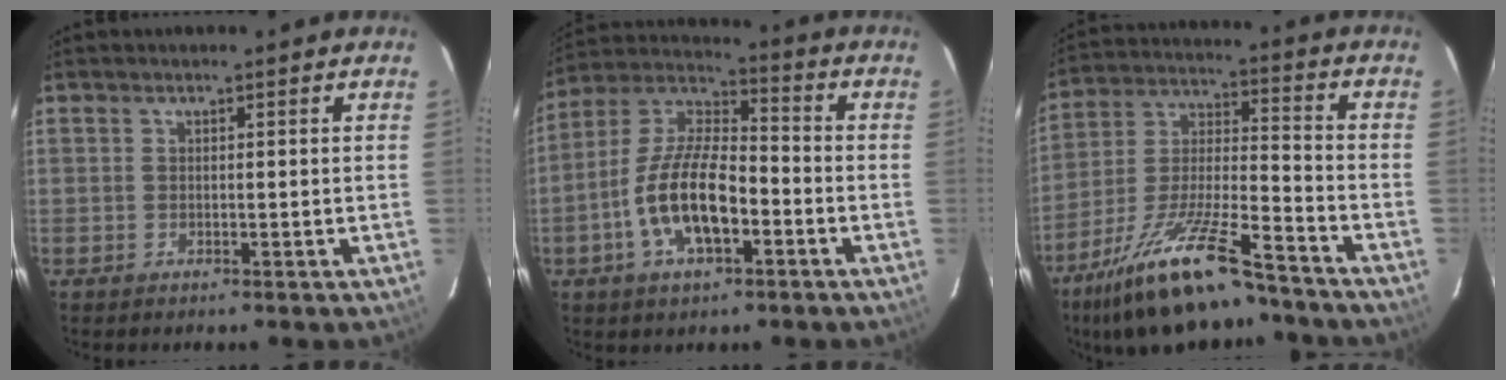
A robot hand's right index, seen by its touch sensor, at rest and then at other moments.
{"total": 14.5, "force": [-4.9, 6.0, 12.3], "torque": [-0.251, 0.004, -0.092]}
{"total": 20.0, "force": [-14.8, 4.1, 12.7], "torque": [-0.254, -0.021, -0.256]}